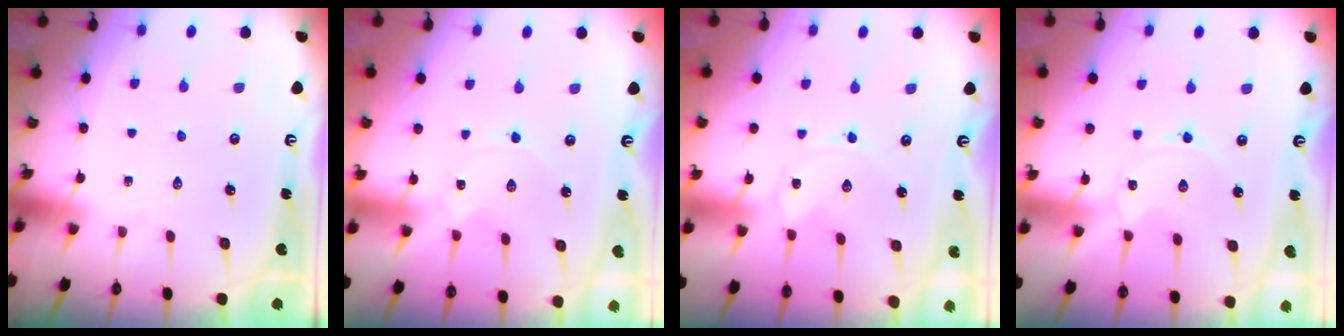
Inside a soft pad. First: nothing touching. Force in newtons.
{"total": 0.0}
{"total": 0.0}
{"total": 0.9, "press": 0.9, "slide": 0.2}